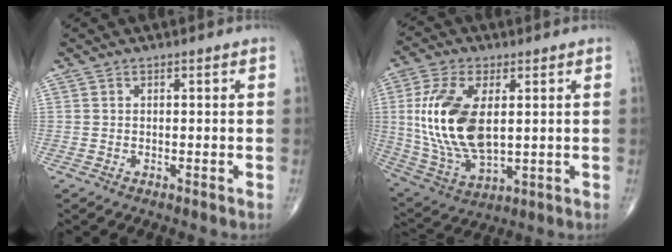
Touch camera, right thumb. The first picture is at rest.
{"total": 17.4, "force": [2.3, 8.9, 14.7], "torque": [-0.304, -0.017, 0.054]}